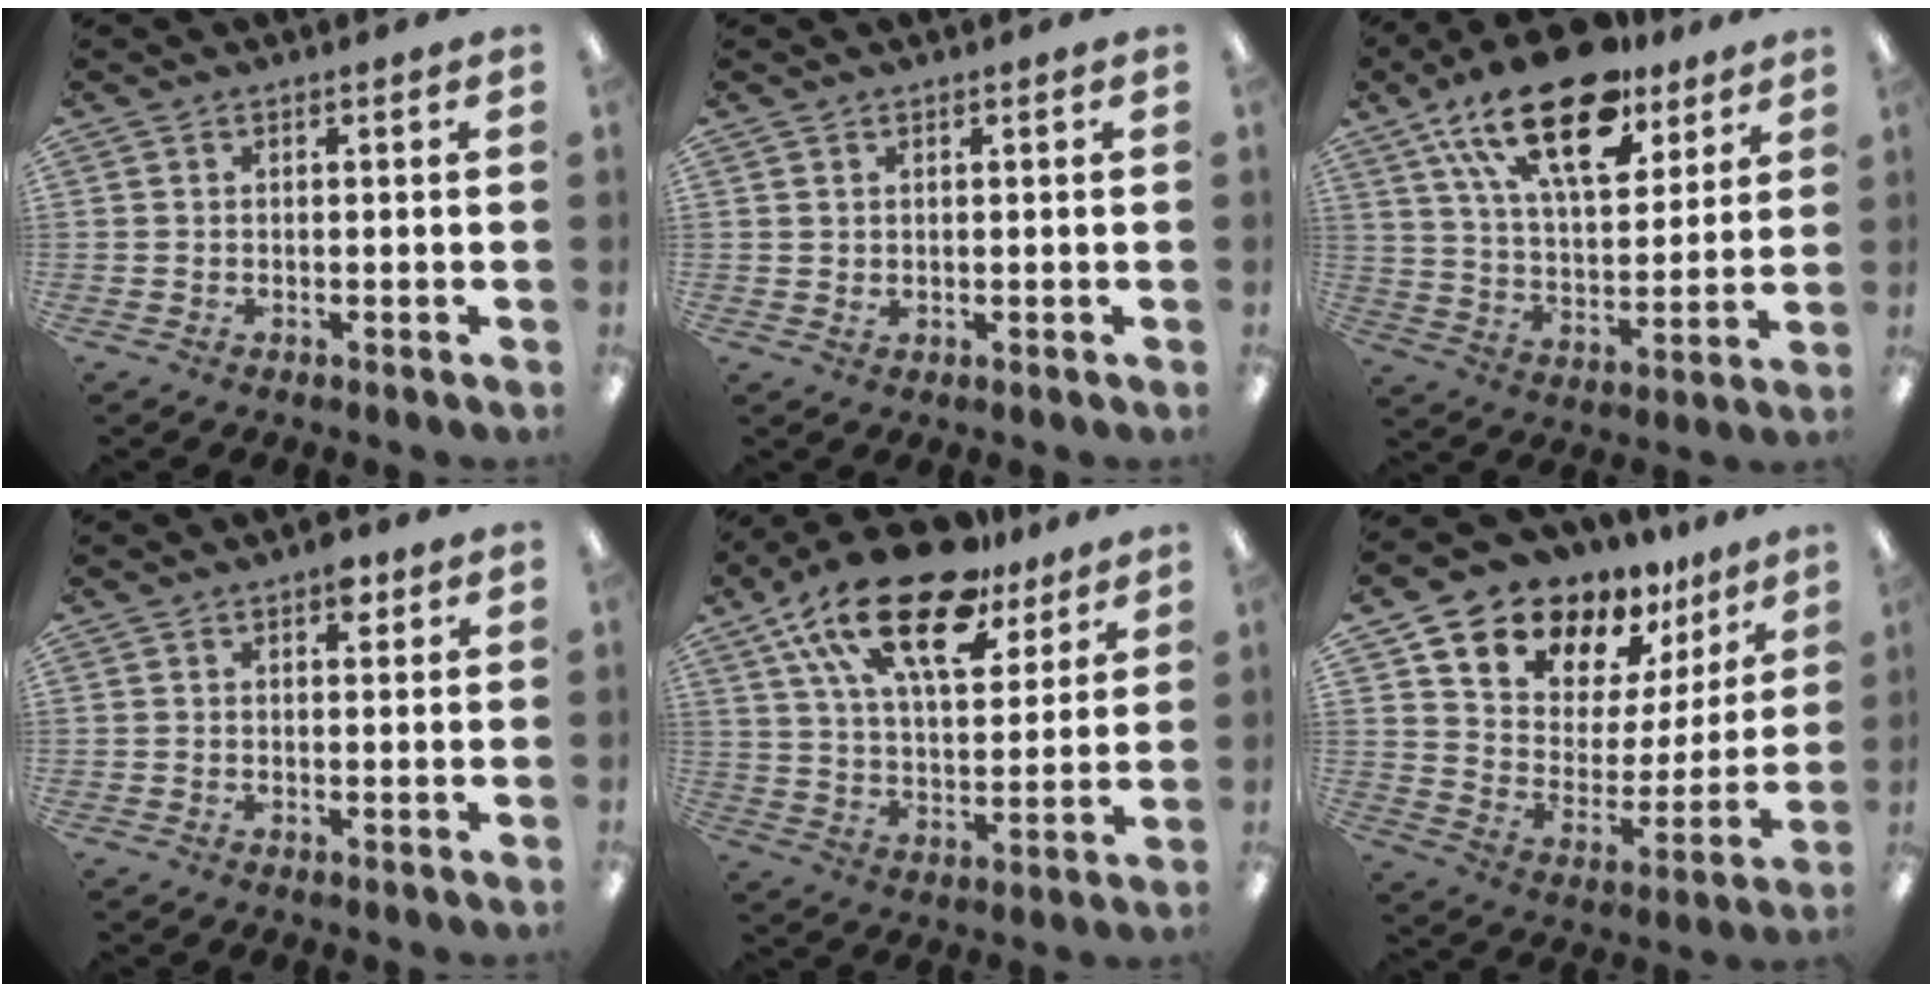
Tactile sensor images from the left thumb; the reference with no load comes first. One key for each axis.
{"total": 1.2, "fx": 0.8, "fy": 0.9, "fz": 0.2, "tx": 0.003, "ty": -0.001, "tz": 0.012}
{"total": 23.9, "fx": 14.8, "fy": 10.9, "fz": 15.2, "tx": -0.257, "ty": -0.070, "tz": 0.256}
{"total": 3.3, "fx": 1.8, "fy": 1.8, "fz": 2.2, "tx": -0.015, "ty": -0.009, "tz": 0.024}
{"total": 23.5, "fx": 15.1, "fy": 10.4, "fz": 14.7, "tx": -0.249, "ty": -0.077, "tz": 0.262}
{"total": 12.2, "fx": 10.9, "fy": 5.3, "fz": 0.3, "tx": -0.027, "ty": -0.116, "tz": 0.202}